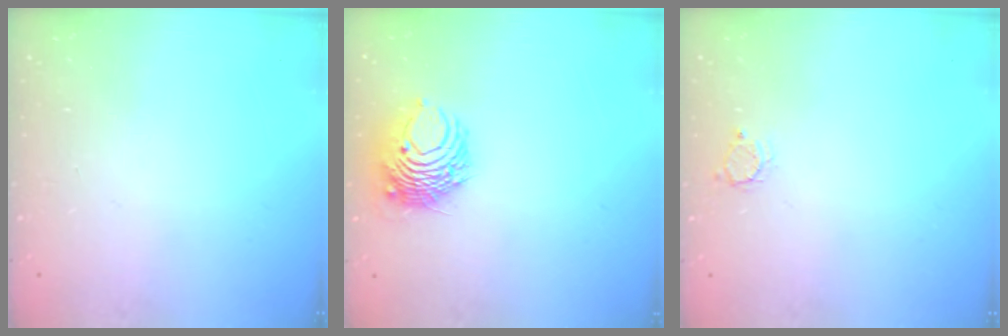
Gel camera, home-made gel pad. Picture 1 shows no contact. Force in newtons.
{"total": 8.2, "press": 8.2, "slide": 0.4}
{"total": 2.6, "press": 2.6, "slide": 0.2}